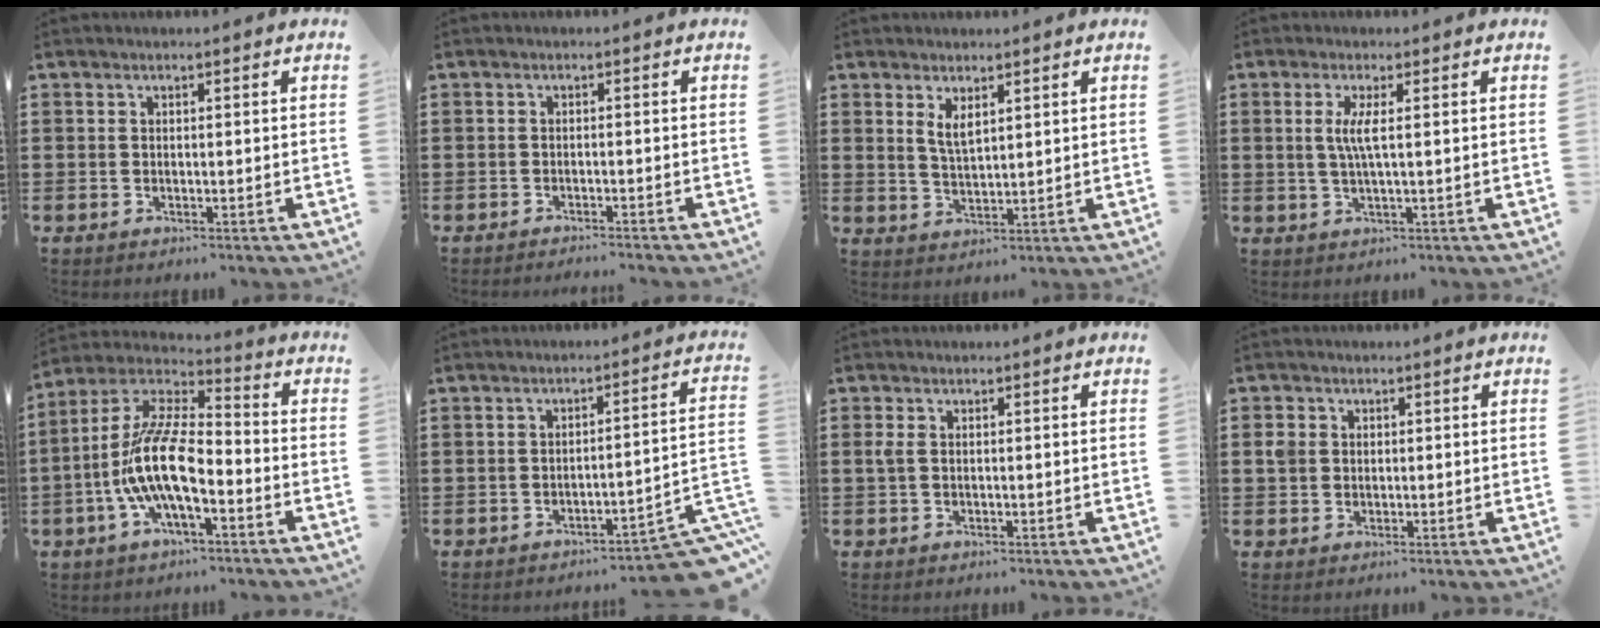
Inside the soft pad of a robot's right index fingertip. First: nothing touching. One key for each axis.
{"total": 1.1, "fx": -1.1, "fy": -0.2, "fz": 0.1, "tx": -0.004, "ty": 0.002, "tz": -0.021}
{"total": 3.0, "fx": 1.7, "fy": 1.0, "fz": 2.2, "tx": -0.046, "ty": 0.003, "tz": 0.031}
{"total": 3.7, "fx": 0.3, "fy": 0.0, "fz": 3.7, "tx": -0.079, "ty": -0.009, "tz": 0.001}
{"total": 12.5, "fx": -4.1, "fy": 4.5, "fz": 10.9, "tx": -0.252, "ty": -0.013, "tz": -0.085}
{"total": 5.6, "fx": -4.6, "fy": 0.3, "fz": 3.2, "tx": -0.051, "ty": -0.009, "tz": -0.087}
{"total": 1.5, "fx": 0.1, "fy": 0.6, "fz": 1.3, "tx": -0.042, "ty": -0.003, "tz": -0.004}
{"total": 2.3, "fx": 0.4, "fy": 2.0, "fz": 1.1, "tx": -0.027, "ty": 0.011, "tz": 0.006}